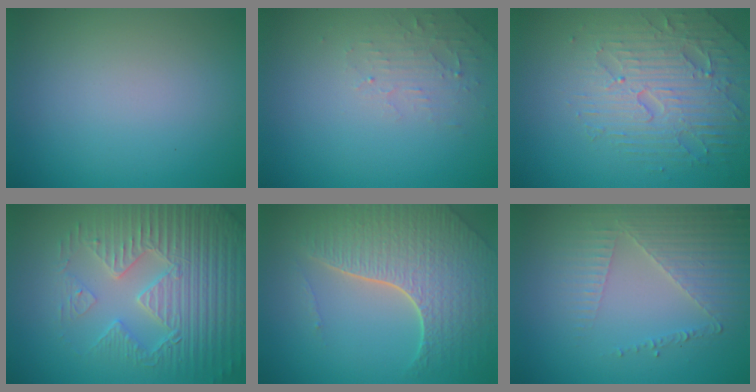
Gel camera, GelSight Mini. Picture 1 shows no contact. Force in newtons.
{"total": 2.0, "press": 1.9, "slide": 0.4}
{"total": 4.7, "press": 4.6, "slide": 0.9}
{"total": 6.6, "press": 5.5, "slide": 3.6}
{"total": 7.3, "press": 5.2, "slide": 5.1}
{"total": 3.5, "press": 3.3, "slide": 1.2}